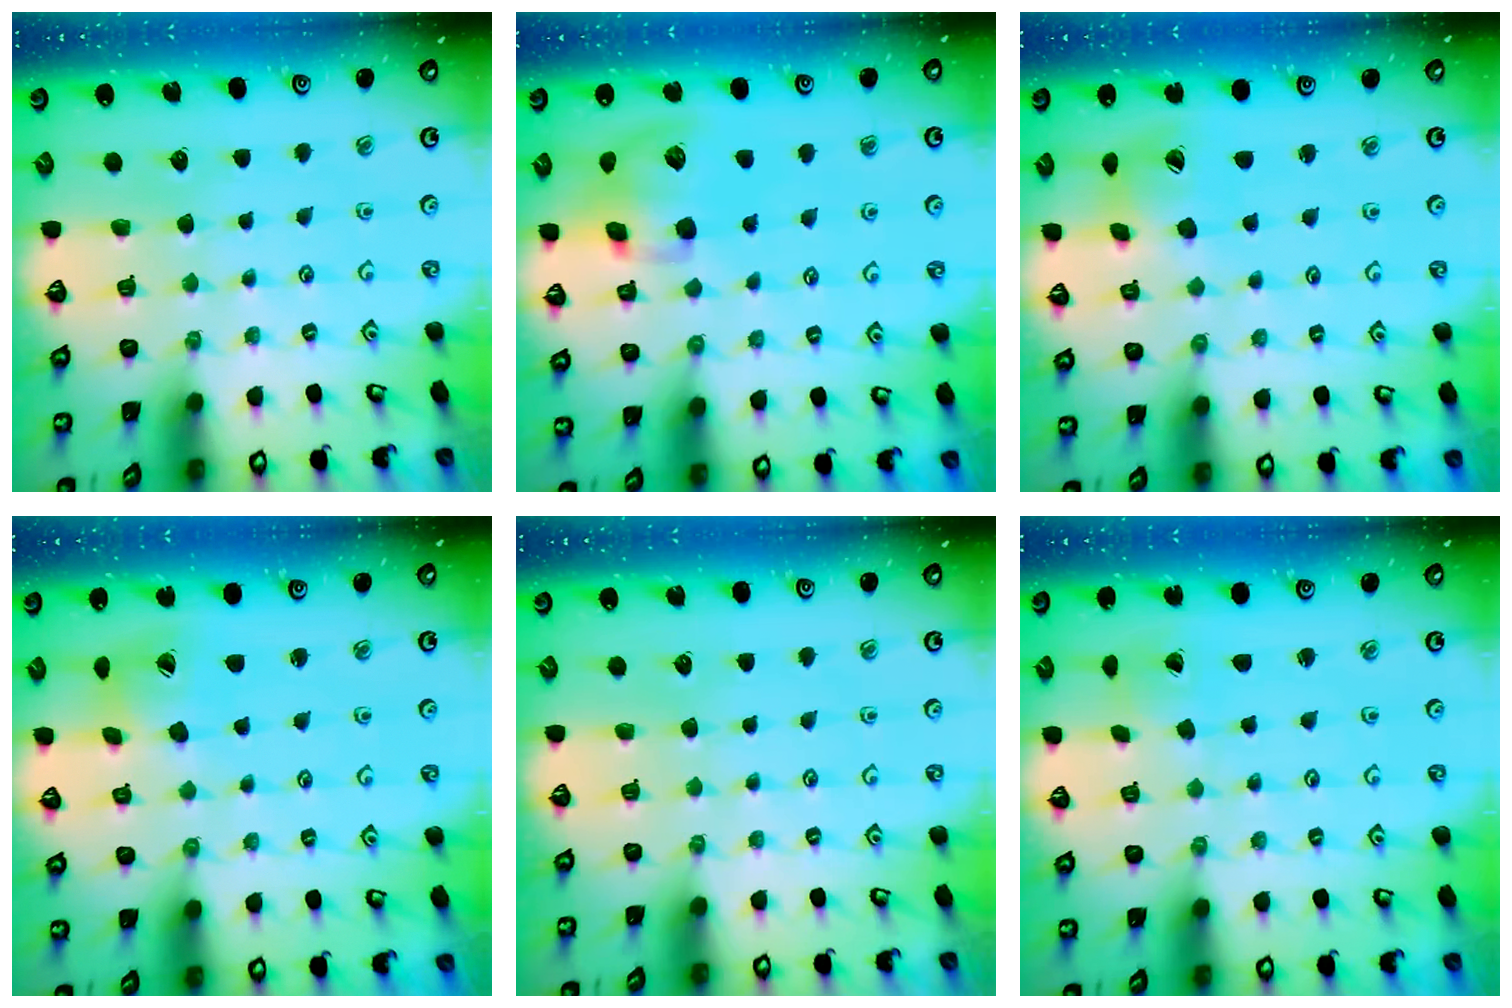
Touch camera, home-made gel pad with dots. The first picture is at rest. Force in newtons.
{"total": 12.1, "press": 12.0, "slide": 1.9}
{"total": 7.7, "press": 7.6, "slide": 1.0}
{"total": 9.0, "press": 8.9, "slide": 0.8}
{"total": 0.0}
{"total": 1.1, "press": 1.1, "slide": 0.1}